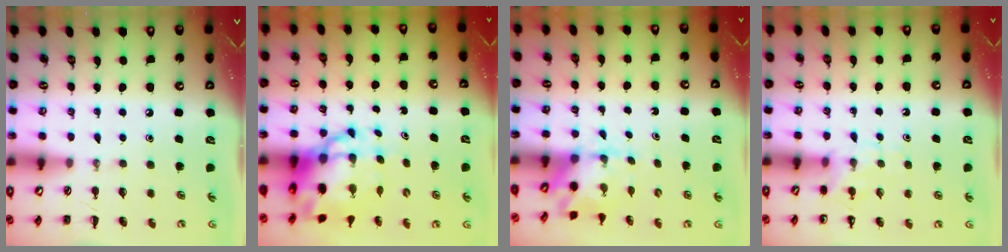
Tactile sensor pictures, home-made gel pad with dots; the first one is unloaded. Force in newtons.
{"total": 10.1, "press": 9.7, "slide": 2.8}
{"total": 3.2, "press": 3.1, "slide": 0.3}
{"total": 6.5, "press": 6.3, "slide": 1.7}